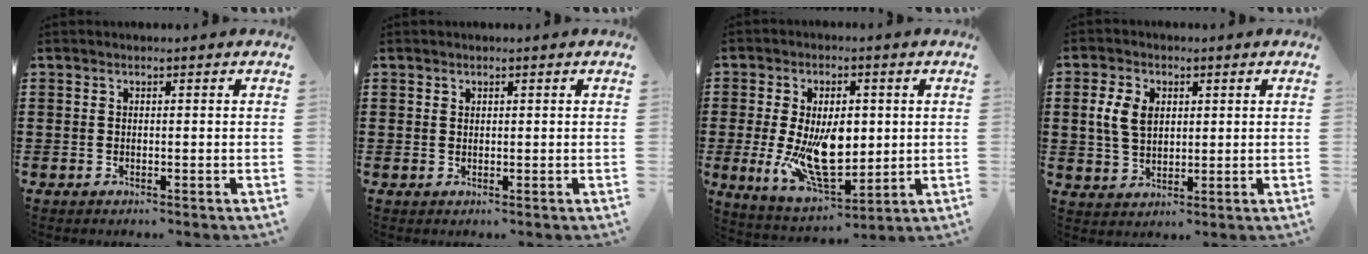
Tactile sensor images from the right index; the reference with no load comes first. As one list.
[{"total": 0.7, "force": [0.5, 0.5, 0.1], "torque": [-0.003, 0.001, 0.010]}, {"total": 12.2, "force": [-0.2, 6.4, 10.4], "torque": [-0.187, -0.012, 0.001]}, {"total": 5.6, "force": [1.2, 3.8, 3.9], "torque": [-0.103, 0.009, 0.015]}]